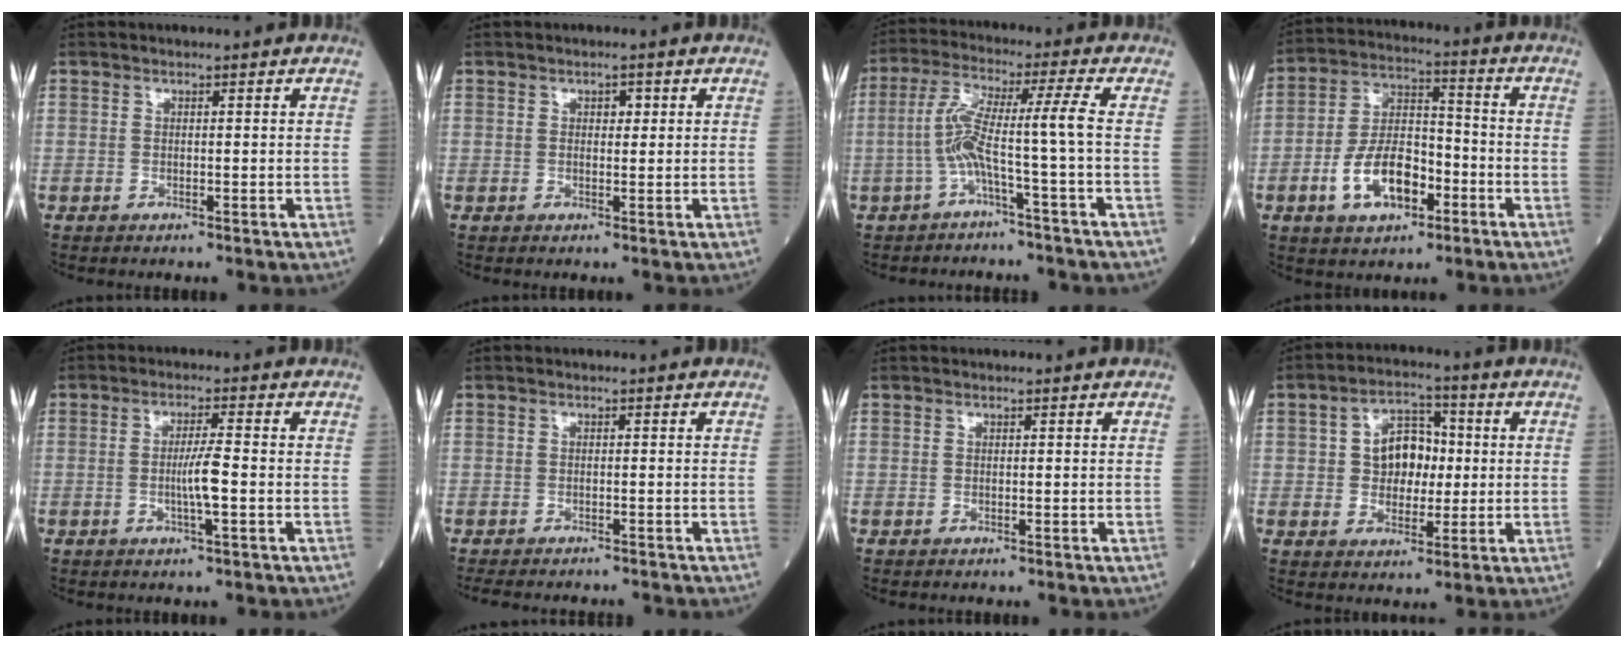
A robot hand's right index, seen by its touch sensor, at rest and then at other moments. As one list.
[{"total": 1.6, "force": [0.5, 0.8, 1.3], "torque": [-0.021, 0.003, 0.007]}, {"total": 7.3, "force": [-2.0, -1.6, 6.8], "torque": [-0.145, 0.031, -0.037]}, {"total": 11.2, "force": [-4.5, 5.7, 8.6], "torque": [-0.170, 0.014, -0.078]}, {"total": 4.3, "force": [-0.8, -0.2, 4.2], "torque": [-0.076, -0.005, -0.018]}, {"total": 7.9, "force": [-7.2, 2.0, 2.6], "torque": [-0.034, -0.007, -0.093]}, {"total": 0.0}, {"total": 7.6, "force": [0.7, 5.1, 5.5], "torque": [-0.095, 0.021, 0.013]}]